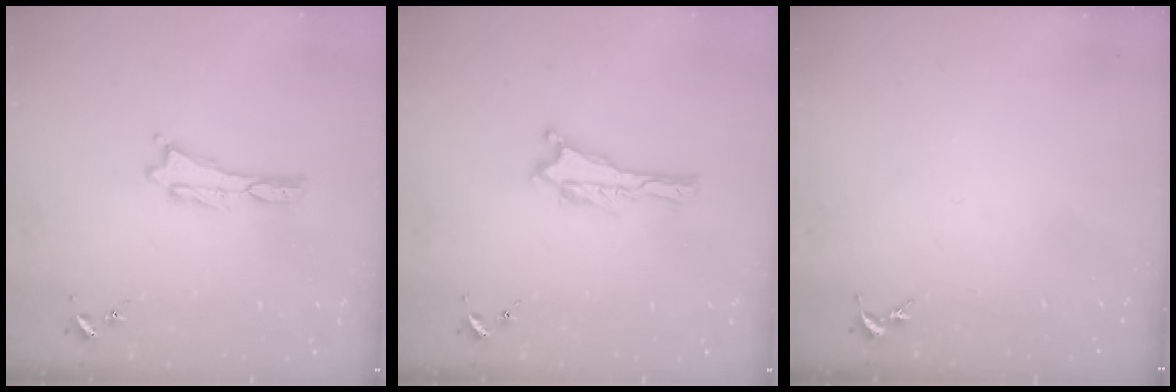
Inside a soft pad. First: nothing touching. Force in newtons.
{"total": 0.0}
{"total": 0.0}